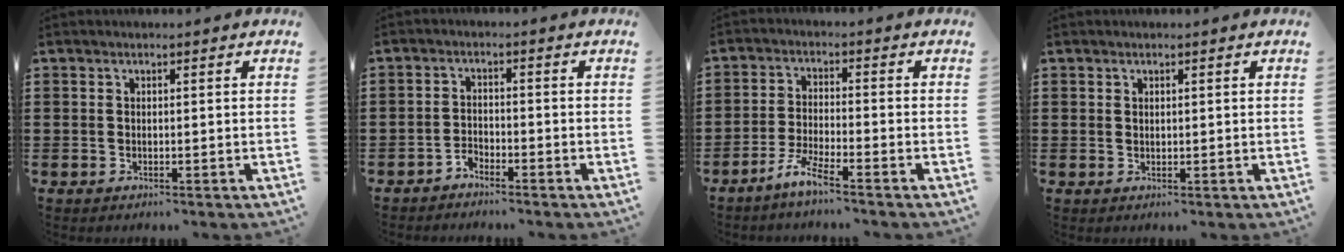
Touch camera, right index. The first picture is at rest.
{"total": 1.9, "force": [-1.9, 0.4, 0.1], "torque": [-0.010, 0.005, -0.040]}
{"total": 4.3, "force": [-3.6, -0.3, 2.4], "torque": [-0.063, -0.010, -0.073]}
{"total": 0.7, "force": [0.4, 0.5, 0.3], "torque": [-0.007, 0.003, 0.008]}